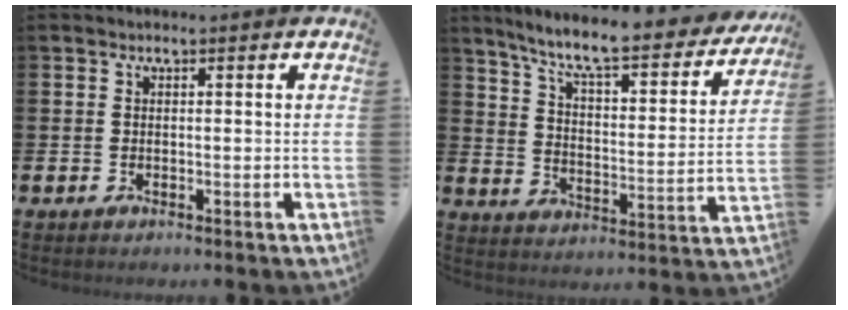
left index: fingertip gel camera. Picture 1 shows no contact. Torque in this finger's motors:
{"motor_torque": [0.66, -0.79, 1.04, 0.21]}